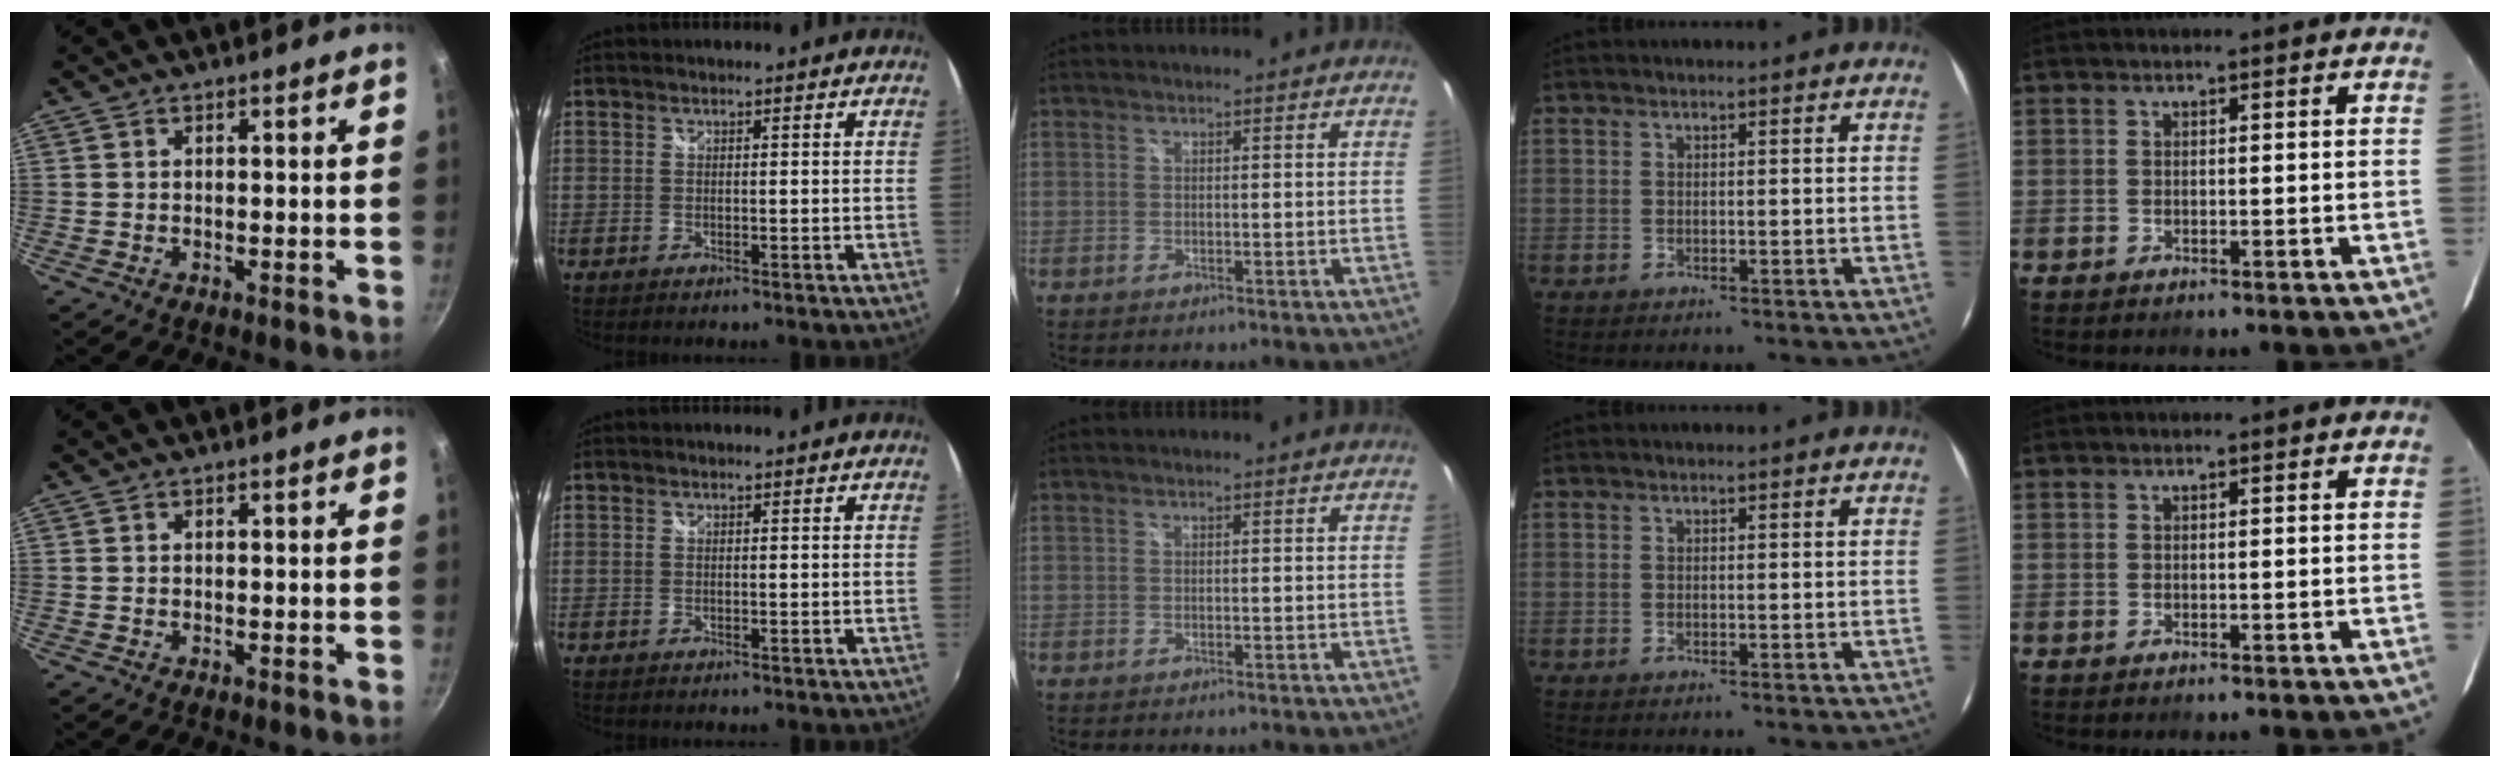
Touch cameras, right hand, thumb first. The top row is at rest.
{}